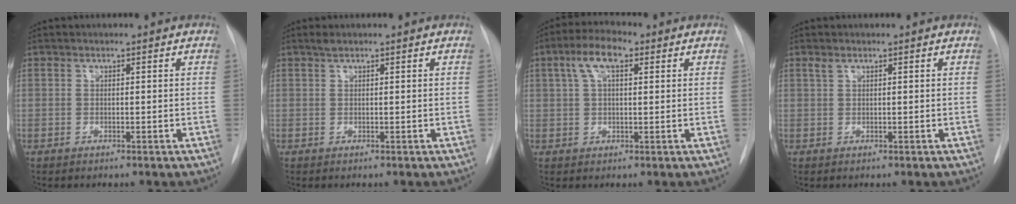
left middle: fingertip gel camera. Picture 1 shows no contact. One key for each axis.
{"total": 0.7, "fx": 0.6, "fy": 0.0, "fz": 0.4, "tx": -0.013, "ty": 0.006, "tz": 0.014}
{"total": 5.7, "fx": 2.6, "fy": 1.9, "fz": 4.7, "tx": -0.096, "ty": 0.019, "tz": 0.047}
{"total": 0.8, "fx": 0.6, "fy": 0.2, "fz": 0.5, "tx": -0.015, "ty": 0.011, "tz": 0.014}